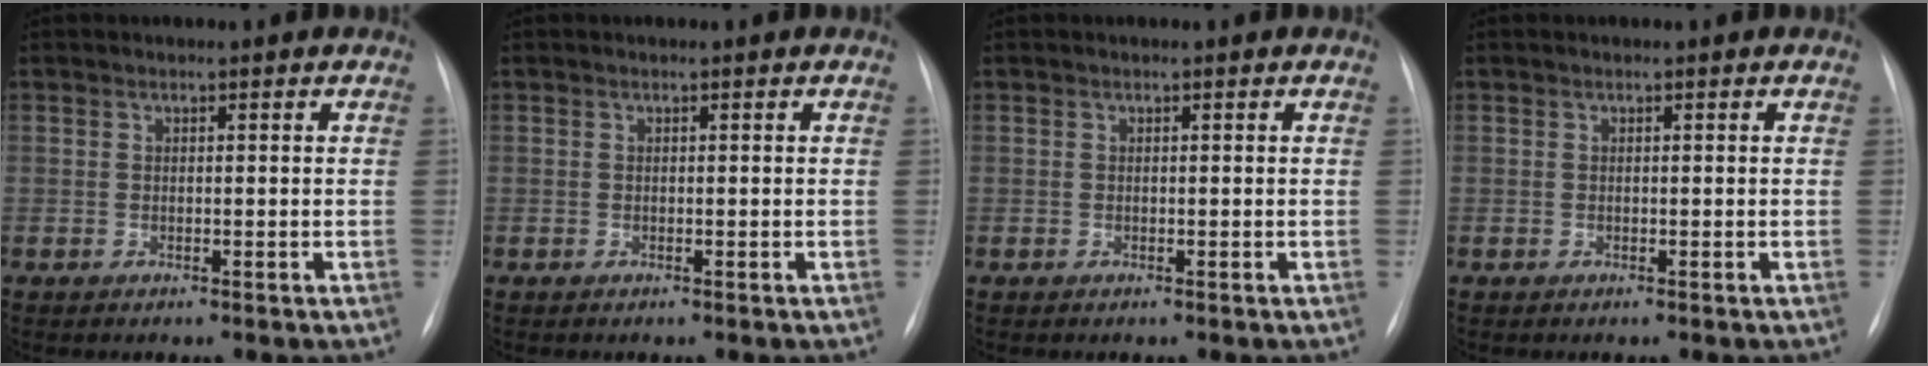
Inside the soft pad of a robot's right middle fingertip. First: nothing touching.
{"total": 0.0}
{"total": 0.0}
{"total": 0.0}